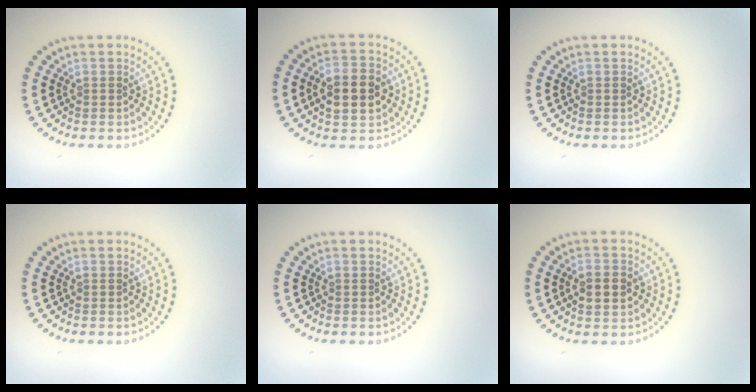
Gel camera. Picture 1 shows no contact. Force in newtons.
{"total": 5.0, "press": 5.0, "slide": 0.3}
{"total": 0.0}
{"total": 0.0}
{"total": 0.0}
{"total": 2.4, "press": 2.4, "slide": 0.1}